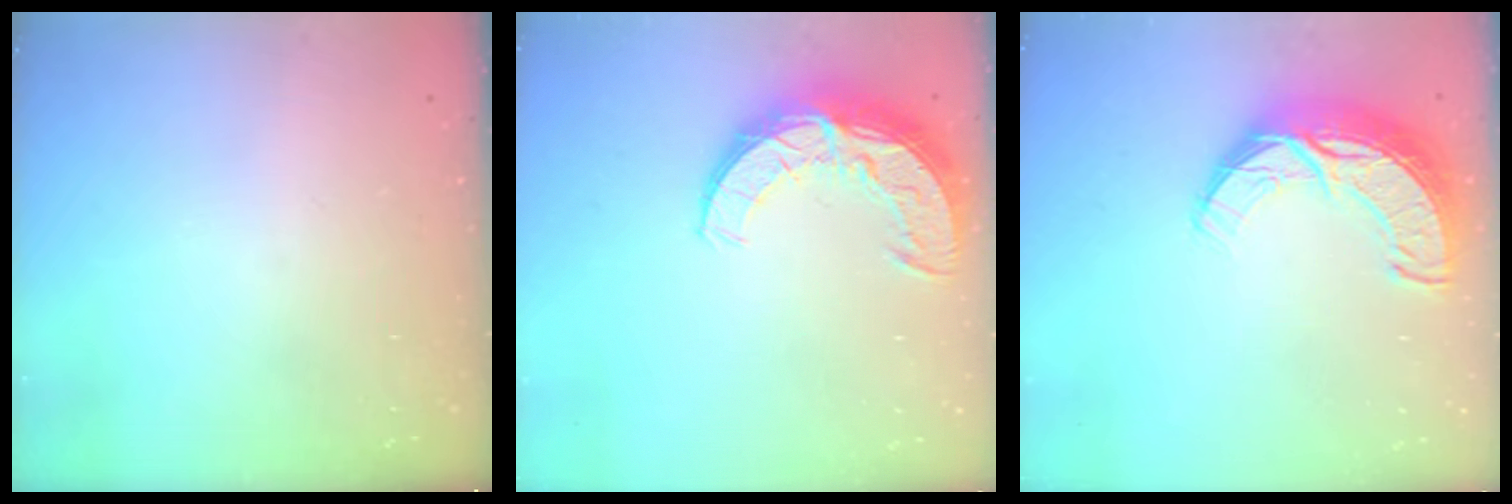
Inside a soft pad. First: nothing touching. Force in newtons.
{"total": 12.7, "press": 12.6, "slide": 1.1}
{"total": 12.5, "press": 12.4, "slide": 0.8}